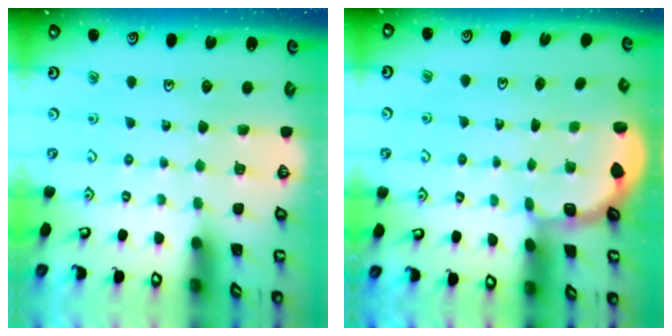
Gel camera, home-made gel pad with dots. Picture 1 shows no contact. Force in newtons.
{"total": 1.9, "press": 1.8, "slide": 0.7}